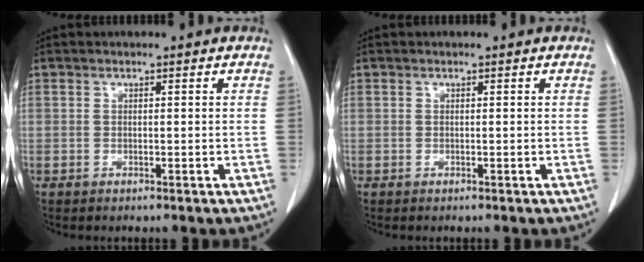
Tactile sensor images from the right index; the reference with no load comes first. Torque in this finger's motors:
{"motor_torque": [0.00, 0.00, 0.00, 0.00]}